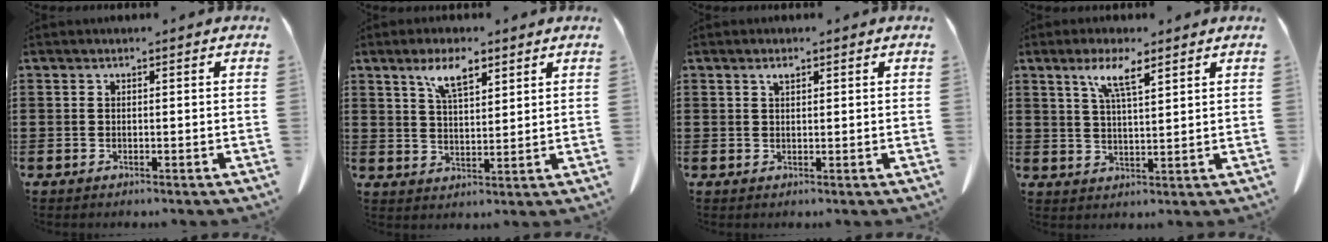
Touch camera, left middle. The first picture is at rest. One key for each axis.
{"total": 6.5, "fx": 4.3, "fy": 2.2, "fz": 4.4, "tx": -0.089, "ty": -0.002, "tz": 0.074}
{"total": 1.2, "fx": 0.8, "fy": 0.4, "fz": 0.9, "tx": -0.020, "ty": 0.001, "tz": 0.014}
{"total": 6.4, "fx": 3.9, "fy": 1.3, "fz": 4.9, "tx": -0.108, "ty": 0.005, "tz": 0.067}